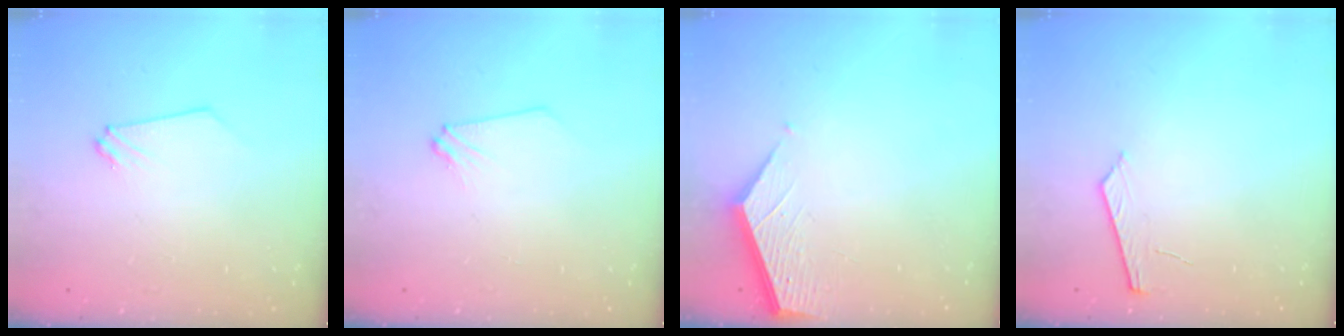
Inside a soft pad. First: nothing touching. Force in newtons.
{"total": 1.6, "press": 1.6, "slide": 0.3}
{"total": 3.6, "press": 3.6, "slide": 0.4}
{"total": 5.3, "press": 5.3, "slide": 0.5}